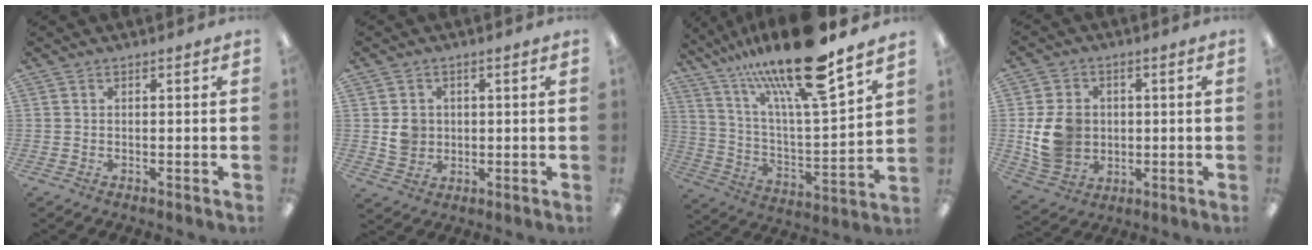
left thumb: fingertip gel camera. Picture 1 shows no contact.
{"total": 4.7, "force": [0.6, 4.4, 1.5], "torque": [-0.013, 0.000, 0.008]}
{"total": 22.8, "force": [17.5, 4.2, 13.9], "torque": [-0.245, -0.106, 0.286]}
{"total": 10.0, "force": [0.3, 8.6, 5.1], "torque": [-0.099, 0.013, 0.014]}